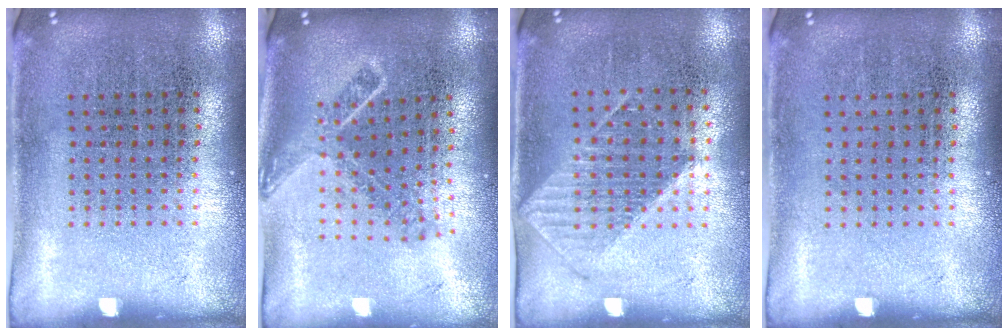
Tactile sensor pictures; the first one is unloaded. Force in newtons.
{"total": 1.8, "press": 1.3, "slide": 1.2}
{"total": 0.9, "press": 0.9, "slide": 0.3}
{"total": 0.0}